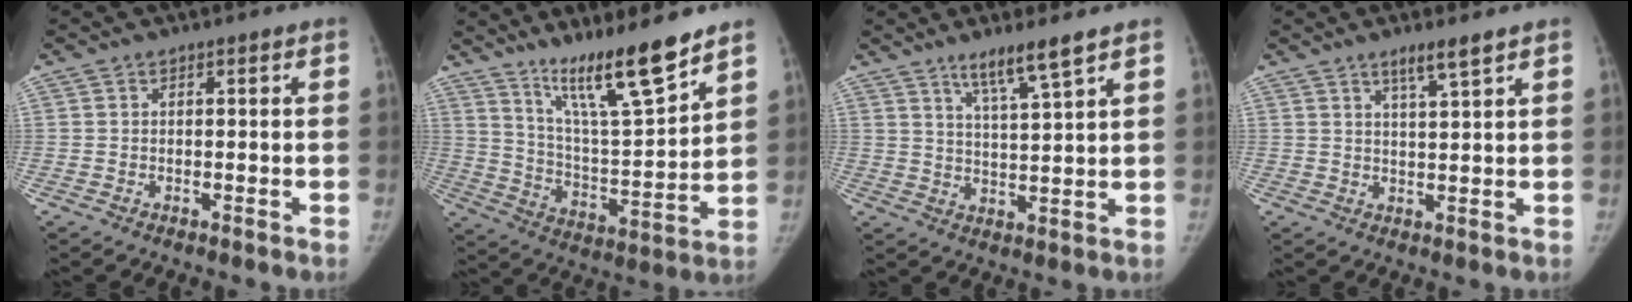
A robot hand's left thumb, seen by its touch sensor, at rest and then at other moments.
{"total": 16.1, "force": [11.9, 1.8, 10.8], "torque": [-0.163, -0.082, 0.215]}
{"total": 7.1, "force": [5.0, 0.1, 5.0], "torque": [-0.091, -0.035, 0.093]}
{"total": 4.2, "force": [3.0, 0.1, 3.0], "torque": [-0.052, -0.022, 0.055]}